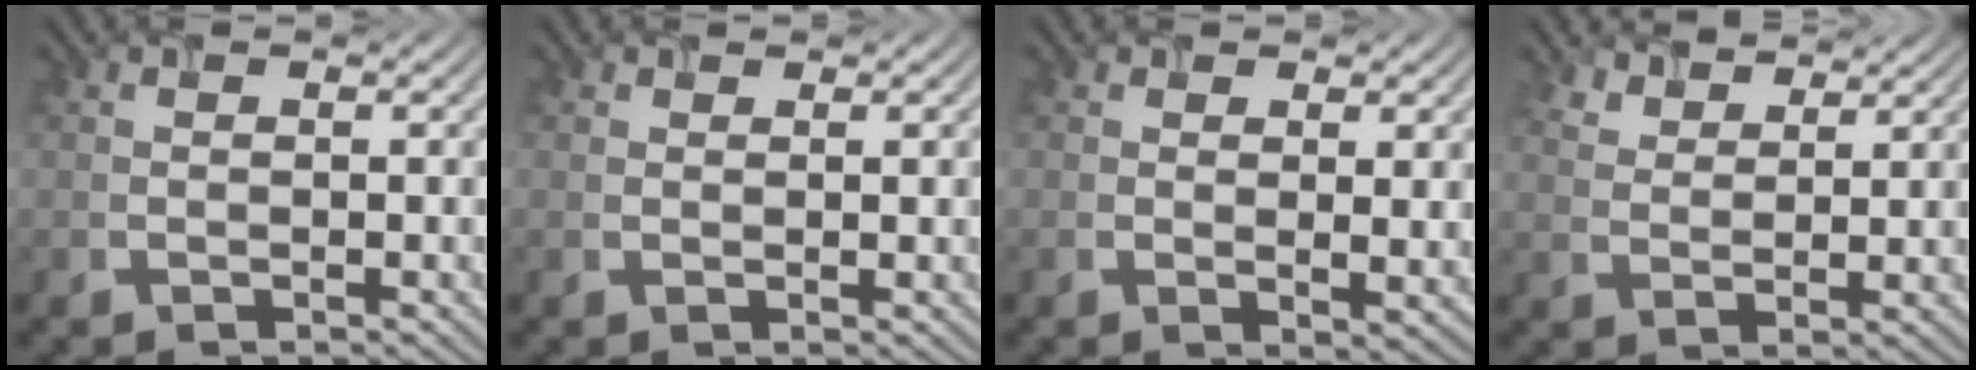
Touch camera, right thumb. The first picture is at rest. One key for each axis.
{"total": 0.6, "fx": 0.5, "fy": 0.2, "fz": 0.1, "tx": -0.003, "ty": -0.005, "tz": 0.018}
{"total": 2.1, "fx": 0.8, "fy": 0.5, "fz": 1.9, "tx": -0.033, "ty": -0.011, "tz": 0.025}
{"total": 3.2, "fx": 3.1, "fy": 0.9, "fz": 0.3, "tx": -0.017, "ty": -0.003, "tz": 0.078}